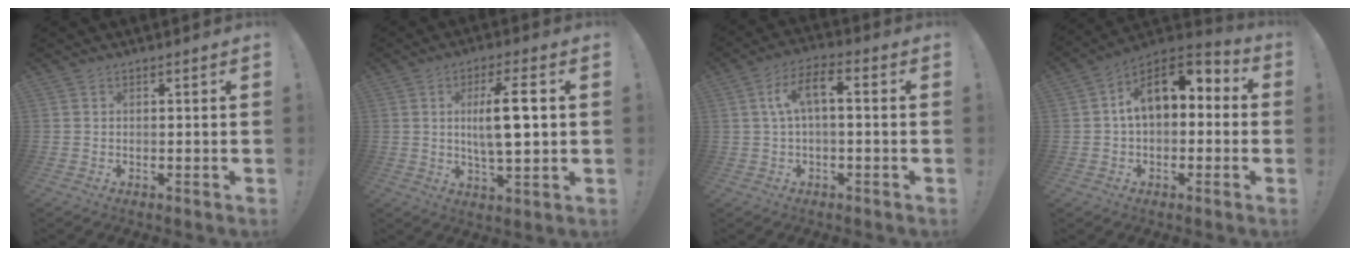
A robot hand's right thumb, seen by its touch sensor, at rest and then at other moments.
{"total": 11.3, "force": [1.5, 2.7, 10.8], "torque": [-0.185, -0.006, 0.017]}
{"total": 8.2, "force": [0.7, 3.2, 7.5], "torque": [-0.152, 0.007, 0.011]}
{"total": 12.7, "force": [3.5, 7.5, 9.6], "torque": [-0.143, 0.000, 0.064]}